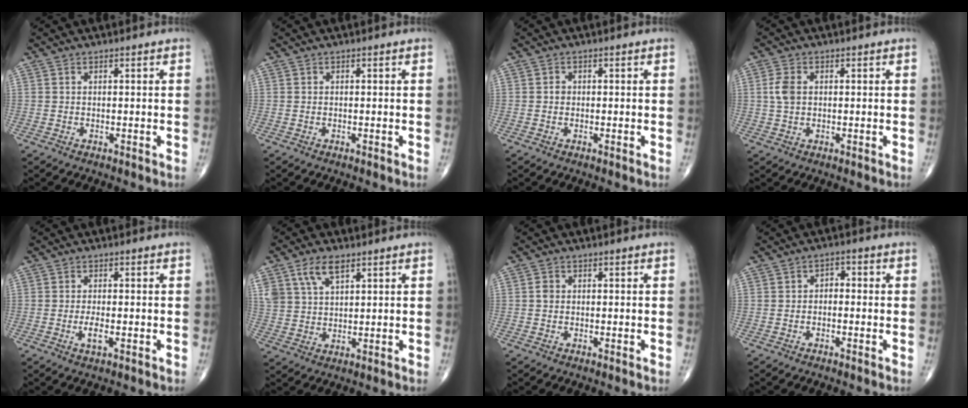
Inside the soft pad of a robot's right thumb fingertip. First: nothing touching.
{"total": 0.0}
{"total": 0.8, "force": [0.0, 0.7, 0.3], "torque": [-0.001, 0.003, -0.002]}
{"total": 3.5, "force": [0.5, 2.2, 2.6], "torque": [-0.059, 0.004, 0.008]}
{"total": 2.7, "force": [-0.7, 0.8, 2.5], "torque": [-0.051, -0.003, -0.014]}
{"total": 7.0, "force": [4.1, 3.5, 4.6], "torque": [-0.083, -0.010, 0.084]}
{"total": 1.0, "force": [0.0, 0.9, 0.5], "torque": [-0.005, 0.002, -0.002]}
{"total": 2.2, "force": [-0.4, 1.6, 1.5], "torque": [-0.008, 0.015, -0.016]}